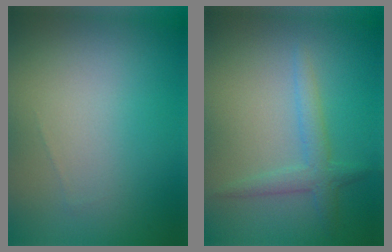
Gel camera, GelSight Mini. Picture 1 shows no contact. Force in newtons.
{"total": 2.3, "press": 2.3, "slide": 0.1}